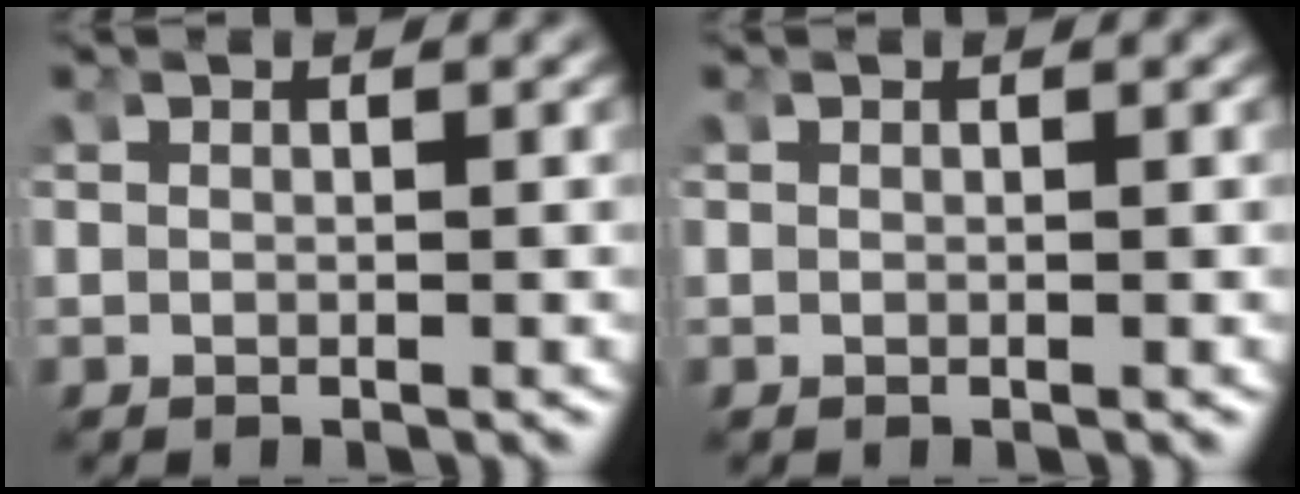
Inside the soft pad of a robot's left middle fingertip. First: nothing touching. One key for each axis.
{"total": 0.0}